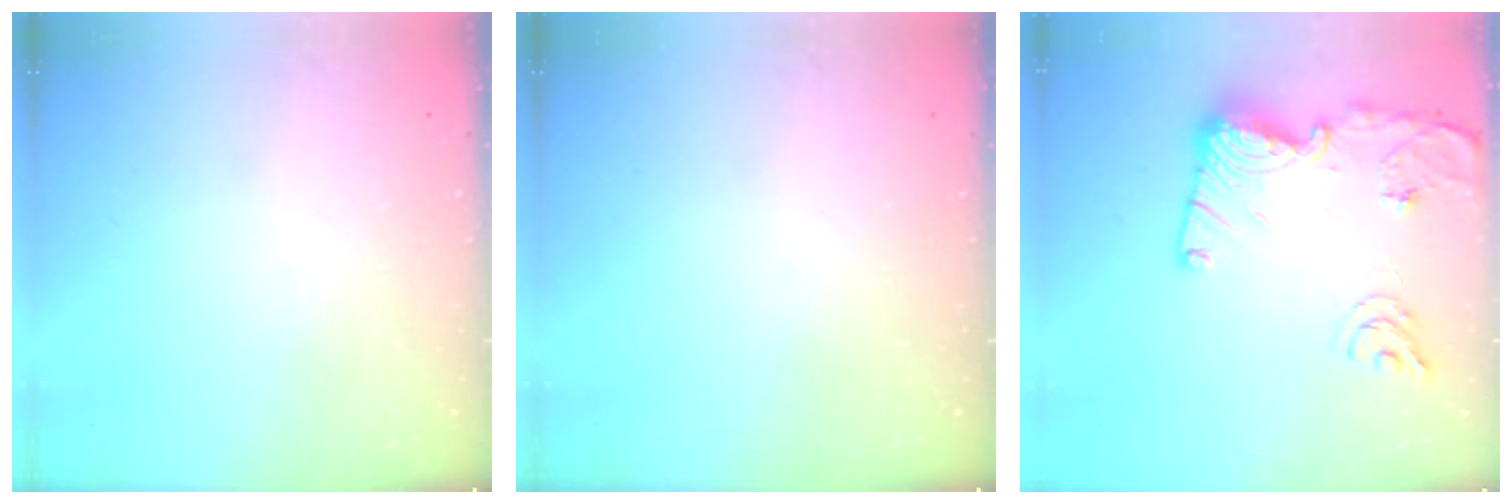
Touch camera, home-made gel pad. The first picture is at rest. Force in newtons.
{"total": 0.0}
{"total": 16.5, "press": 16.5, "slide": 1.7}